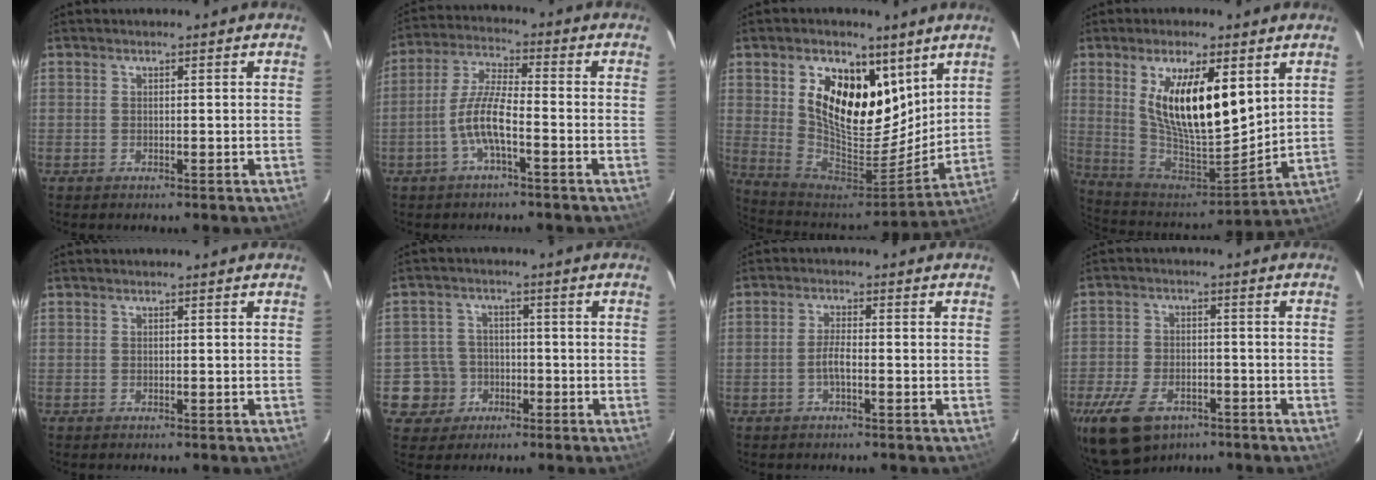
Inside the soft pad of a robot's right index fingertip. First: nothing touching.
{"total": 7.6, "force": [-3.2, 1.4, 6.7], "torque": [-0.145, 0.006, -0.062]}
{"total": 19.0, "force": [8.5, 11.0, 12.9], "torque": [-0.241, -0.002, 0.158]}
{"total": 18.6, "force": [6.6, 6.8, 16.0], "torque": [-0.290, -0.010, 0.132]}
{"total": 0.0}
{"total": 6.8, "force": [-2.2, 6.4, 0.4], "torque": [-0.022, 0.027, -0.033]}
{"total": 2.6, "force": [-1.2, 0.4, 2.3], "torque": [-0.048, 0.002, -0.023]}
{"total": 13.4, "force": [-8.3, 7.7, 7.2], "torque": [-0.173, -0.015, -0.141]}